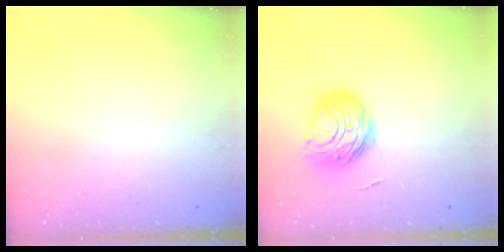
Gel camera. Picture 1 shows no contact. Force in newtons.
{"total": 9.6, "press": 9.5, "slide": 1.2}